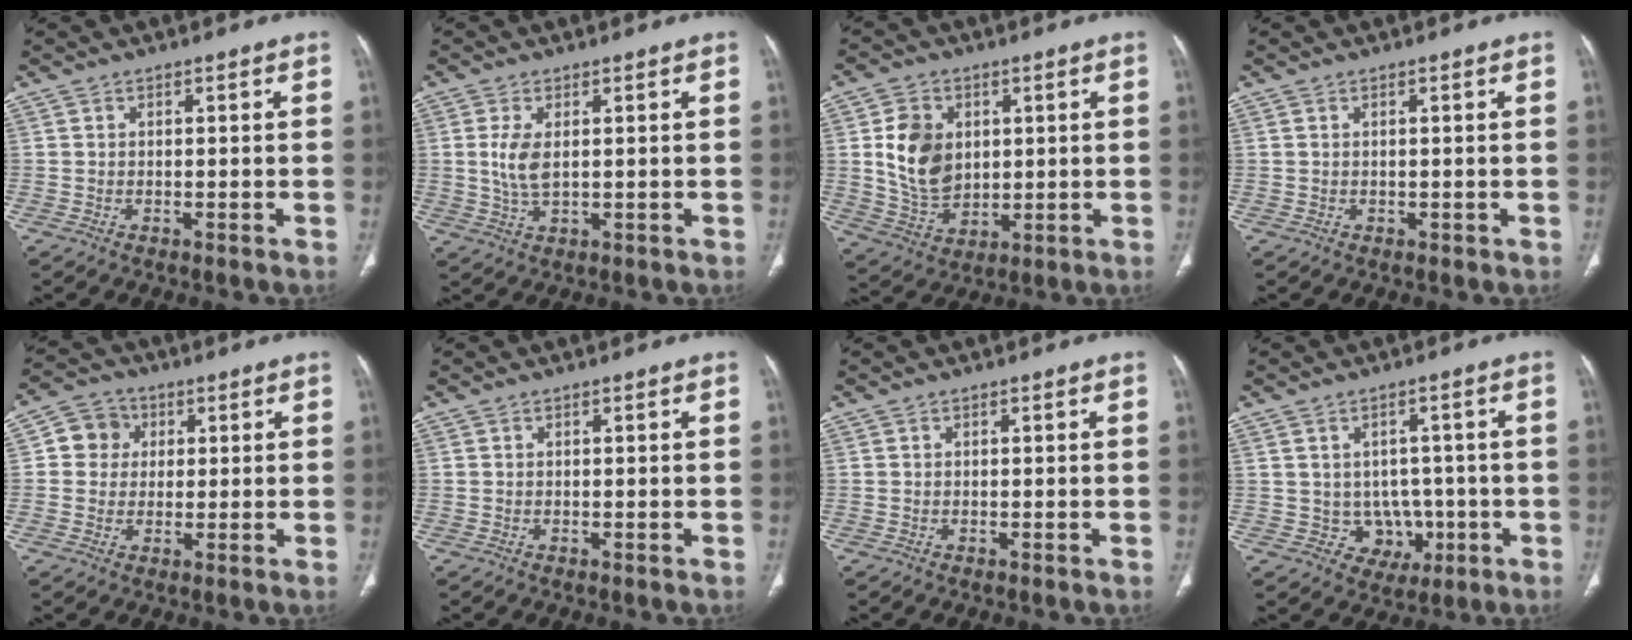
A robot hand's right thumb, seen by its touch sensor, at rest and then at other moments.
{"total": 5.0, "force": [0.8, 2.3, 4.3], "torque": [-0.096, -0.008, 0.022]}
{"total": 11.5, "force": [2.2, 8.6, 7.3], "torque": [-0.108, -0.016, 0.054]}
{"total": 0.6, "force": [0.3, 0.4, 0.2], "torque": [-0.001, -0.002, 0.008]}
{"total": 6.5, "force": [1.3, 6.1, 2.0], "torque": [-0.006, 0.007, 0.016]}
{"total": 0.0}
{"total": 0.0}
{"total": 6.5, "force": [-0.8, 5.8, 2.7], "torque": [0.001, 0.010, 0.004]}